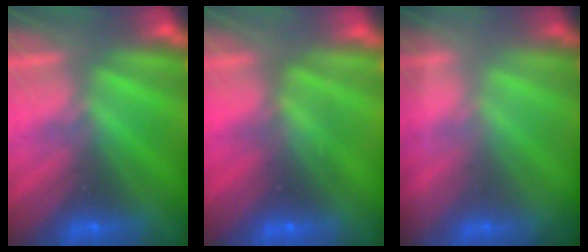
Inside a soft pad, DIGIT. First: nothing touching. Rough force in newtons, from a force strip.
{"total": 2.6}
{"total": 1.8}